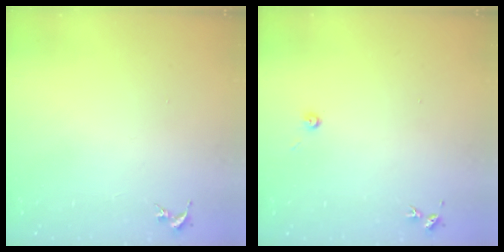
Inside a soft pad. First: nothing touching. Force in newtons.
{"total": 3.1, "press": 3.1, "slide": 0.3}